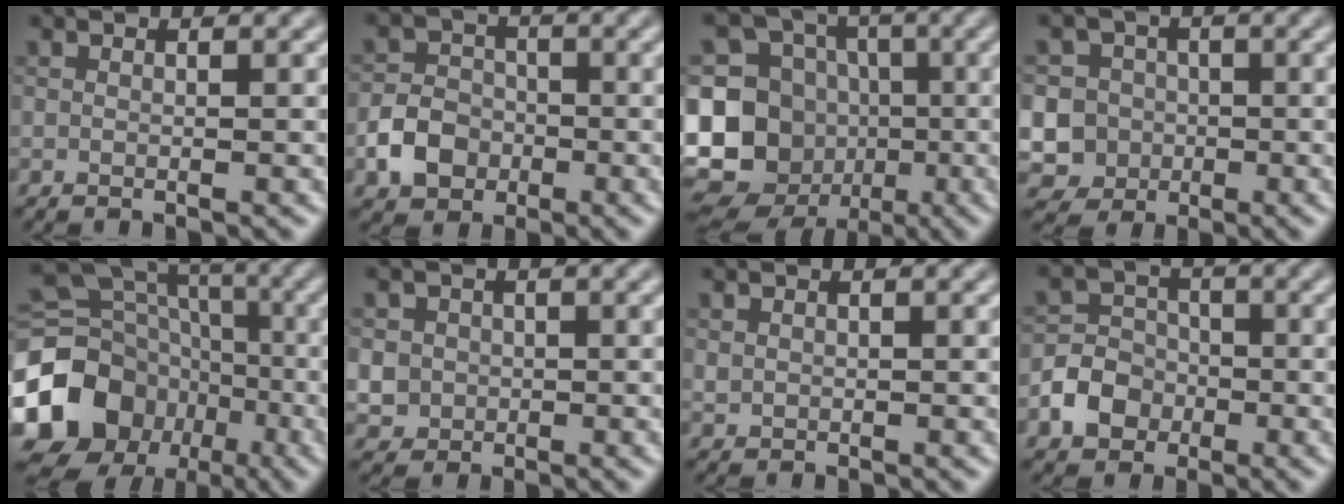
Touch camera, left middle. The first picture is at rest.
{"total": 3.9, "force": [-1.5, 3.1, 1.7], "torque": [-0.031, 0.003, -0.033]}
{"total": 15.9, "force": [-4.4, 14.4, 5.0], "torque": [-0.144, -0.010, -0.081]}
{"total": 8.2, "force": [-1.5, 7.9, 2.0], "torque": [-0.041, 0.011, -0.055]}
{"total": 16.7, "force": [-6.0, 14.3, 6.3], "torque": [-0.149, -0.020, -0.112]}
{"total": 2.7, "force": [0.0, 2.7, 0.6], "torque": [-0.005, 0.004, -0.002]}
{"total": 0.6, "force": [0.2, 0.5, 0.2], "torque": [-0.001, -0.003, 0.008]}
{"total": 4.1, "force": [-1.7, 3.5, 1.5], "torque": [-0.012, 0.002, -0.045]}